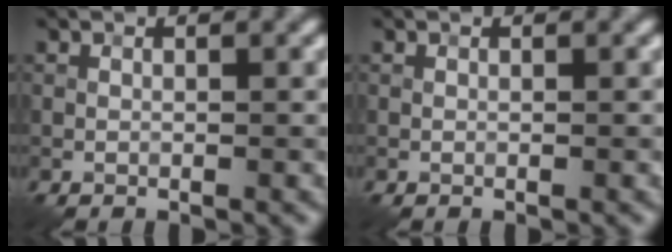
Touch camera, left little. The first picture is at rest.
{"total": 0.0}